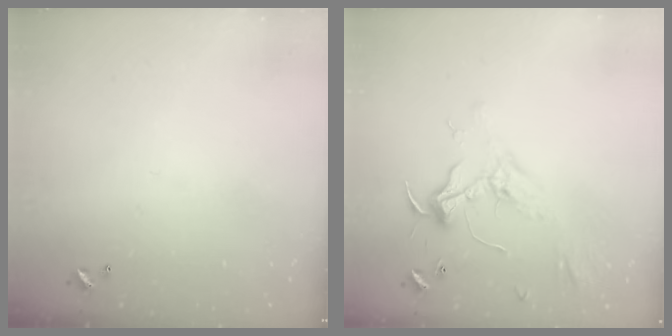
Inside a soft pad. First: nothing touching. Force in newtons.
{"total": 2.2, "press": 2.1, "slide": 0.7}